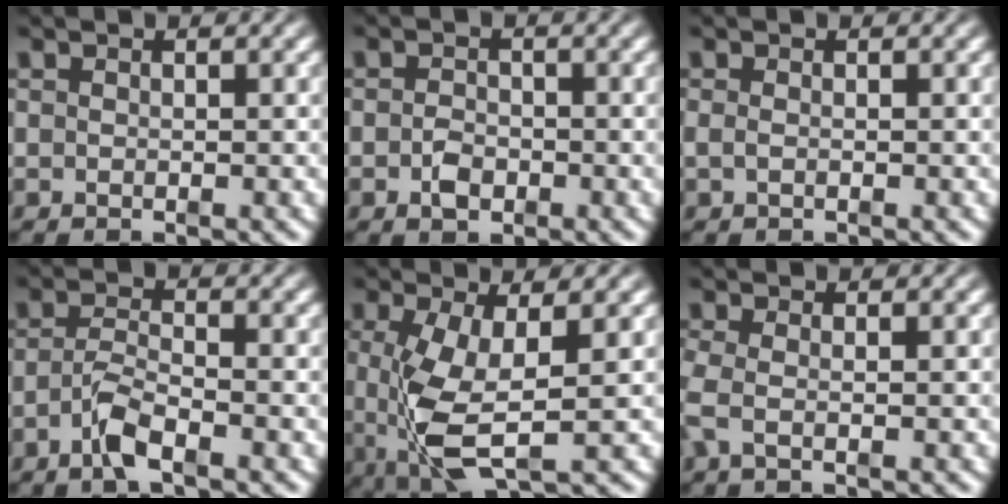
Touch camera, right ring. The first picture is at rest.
{"total": 1.7, "force": [-1.1, 1.0, 0.9], "torque": [-0.017, -0.012, -0.015]}
{"total": 0.8, "force": [-0.5, 0.3, 0.6], "torque": [-0.024, -0.013, -0.002]}
{"total": 2.9, "force": [-1.9, 0.7, 2.1], "torque": [-0.040, -0.008, -0.033]}
{"total": 6.6, "force": [-0.9, 2.4, 6.0], "torque": [-0.131, -0.027, 0.005]}
{"total": 2.0, "force": [-0.5, 0.8, 1.7], "torque": [-0.058, -0.015, -0.004]}